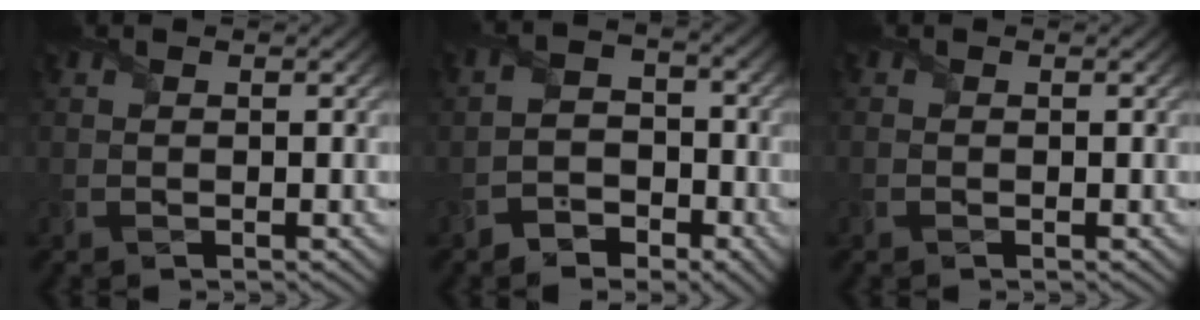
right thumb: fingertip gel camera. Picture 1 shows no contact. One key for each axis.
{"total": 4.0, "fx": -2.9, "fy": 2.2, "fz": 1.5, "tx": -0.022, "ty": 0.002, "tz": -0.061}
{"total": 0.5, "fx": -0.2, "fy": 0.4, "fz": 0.3, "tx": -0.007, "ty": -0.001, "tz": -0.002}